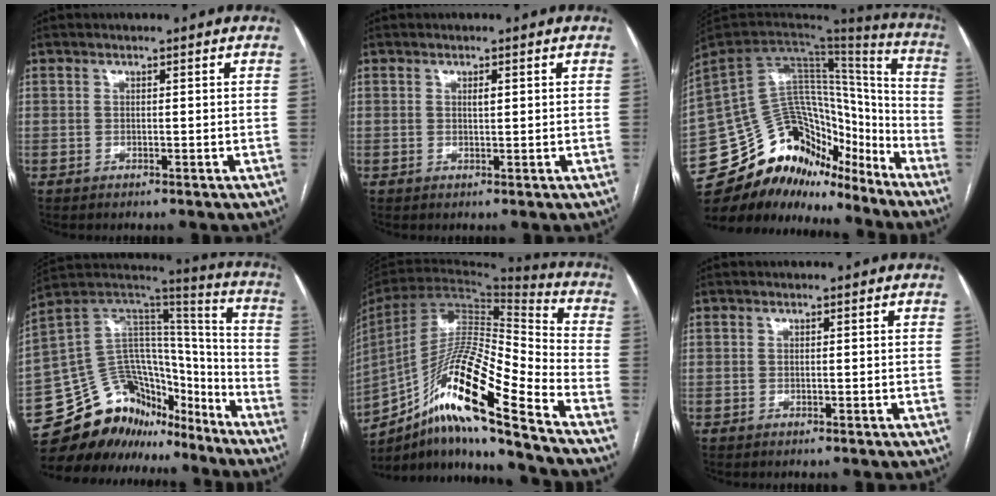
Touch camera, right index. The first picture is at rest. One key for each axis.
{"total": 0.9, "fx": 0.4, "fy": 0.3, "fz": 0.8, "tx": -0.014, "ty": 0.000, "tz": 0.005}
{"total": 23.8, "fx": -18.6, "fy": 11.2, "fz": 9.7, "tx": -0.200, "ty": 0.040, "tz": -0.298}
{"total": 20.5, "fx": -16.8, "fy": 10.0, "fz": 6.4, "tx": -0.127, "ty": 0.077, "tz": -0.273}
{"total": 20.4, "fx": -13.1, "fy": 0.8, "fz": 15.7, "tx": -0.302, "ty": -0.006, "tz": -0.240}
{"total": 0.0}